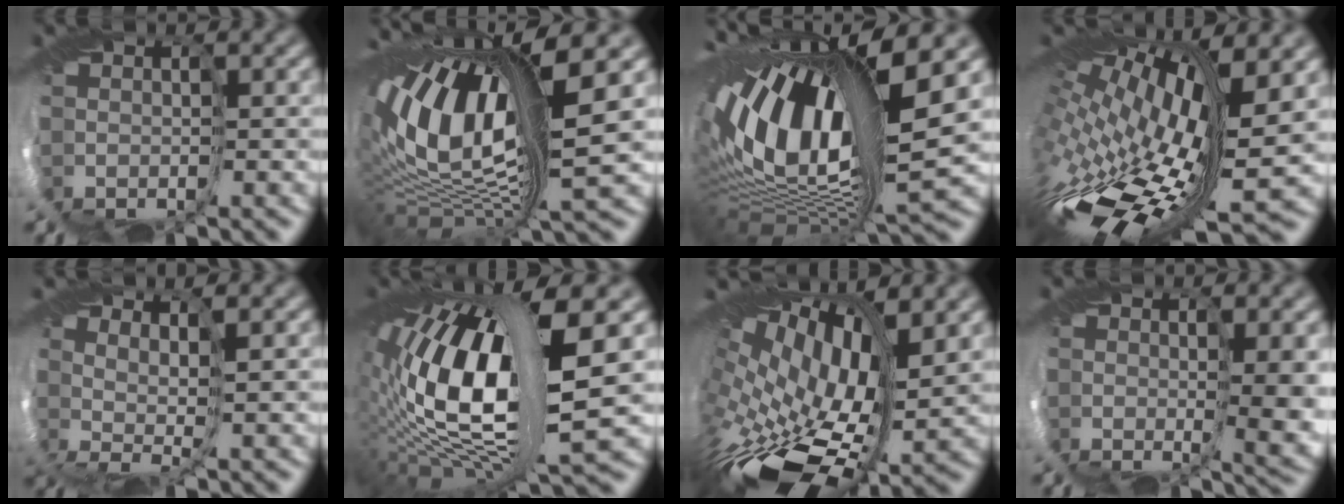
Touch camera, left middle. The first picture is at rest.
{"total": 14.5, "force": [3.2, 5.8, 12.9], "torque": [-0.275, 0.015, 0.065]}
{"total": 16.5, "force": [2.8, 6.6, 14.9], "torque": [-0.274, -0.019, 0.072]}
{"total": 14.0, "force": [0.8, 6.2, 12.5], "torque": [-0.256, -0.043, 0.052]}
{"total": 2.1, "force": [1.4, -0.9, 1.4], "torque": [-0.019, 0.004, 0.027]}
{"total": 15.1, "force": [-0.1, 5.1, 14.2], "torque": [-0.277, 0.015, 0.006]}
{"total": 13.8, "force": [1.7, 7.6, 11.5], "torque": [-0.218, -0.019, 0.074]}
{"total": 5.0, "force": [0.7, 1.3, 4.8], "torque": [-0.085, -0.012, 0.034]}